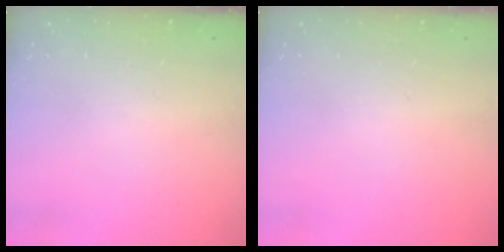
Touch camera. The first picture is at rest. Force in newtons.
{"total": 0.0}